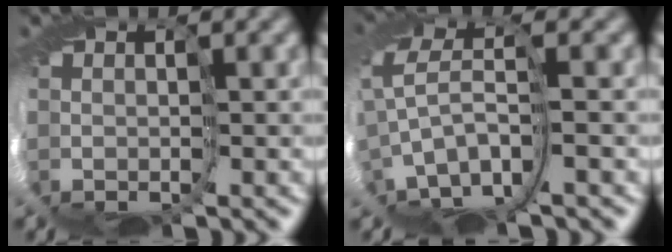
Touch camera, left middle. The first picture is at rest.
{"total": 5.0, "force": [-1.1, 1.7, 4.6], "torque": [-0.104, 0.005, -0.045]}